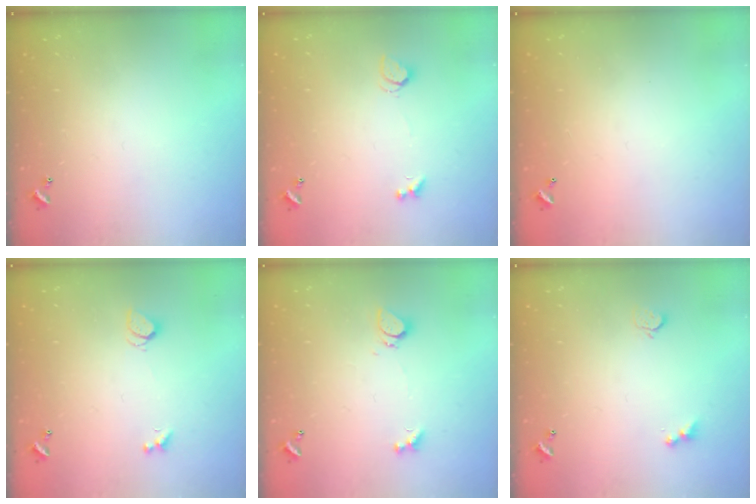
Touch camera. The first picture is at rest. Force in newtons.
{"total": 2.2, "press": 2.1, "slide": 0.6}
{"total": 2.8, "press": 2.8, "slide": 0.1}
{"total": 1.3, "press": 1.3, "slide": 0.4}
{"total": 2.1, "press": 2.0, "slide": 0.6}
{"total": 3.0, "press": 3.0, "slide": 0.5}